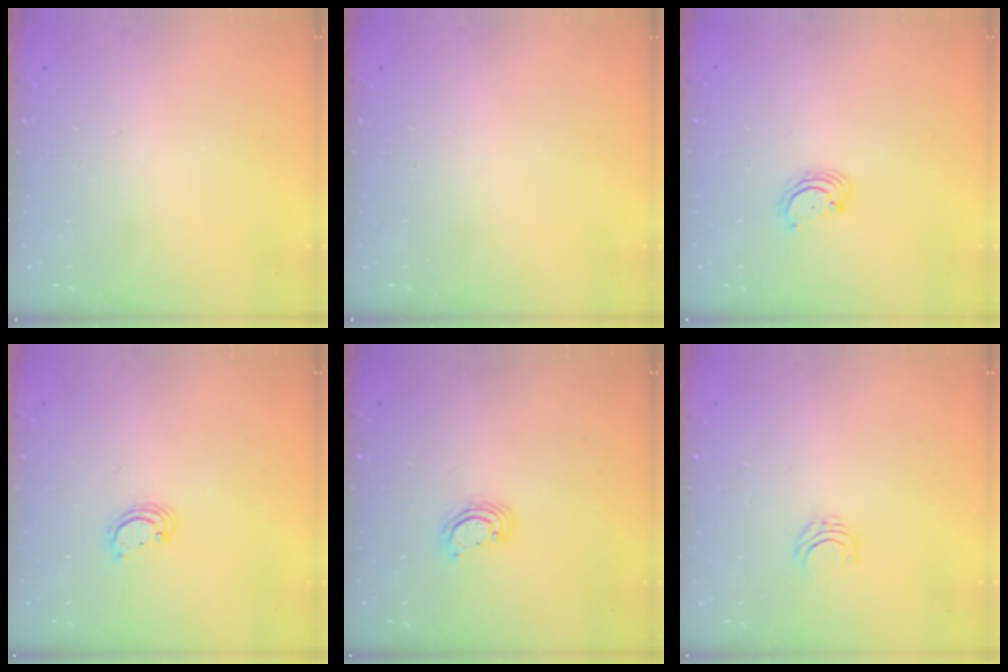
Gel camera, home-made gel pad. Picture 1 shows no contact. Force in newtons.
{"total": 0.0}
{"total": 2.5, "press": 2.5, "slide": 0.3}
{"total": 2.2, "press": 2.2, "slide": 0.2}
{"total": 2.6, "press": 2.6, "slide": 0.1}
{"total": 4.0, "press": 4.0, "slide": 0.3}